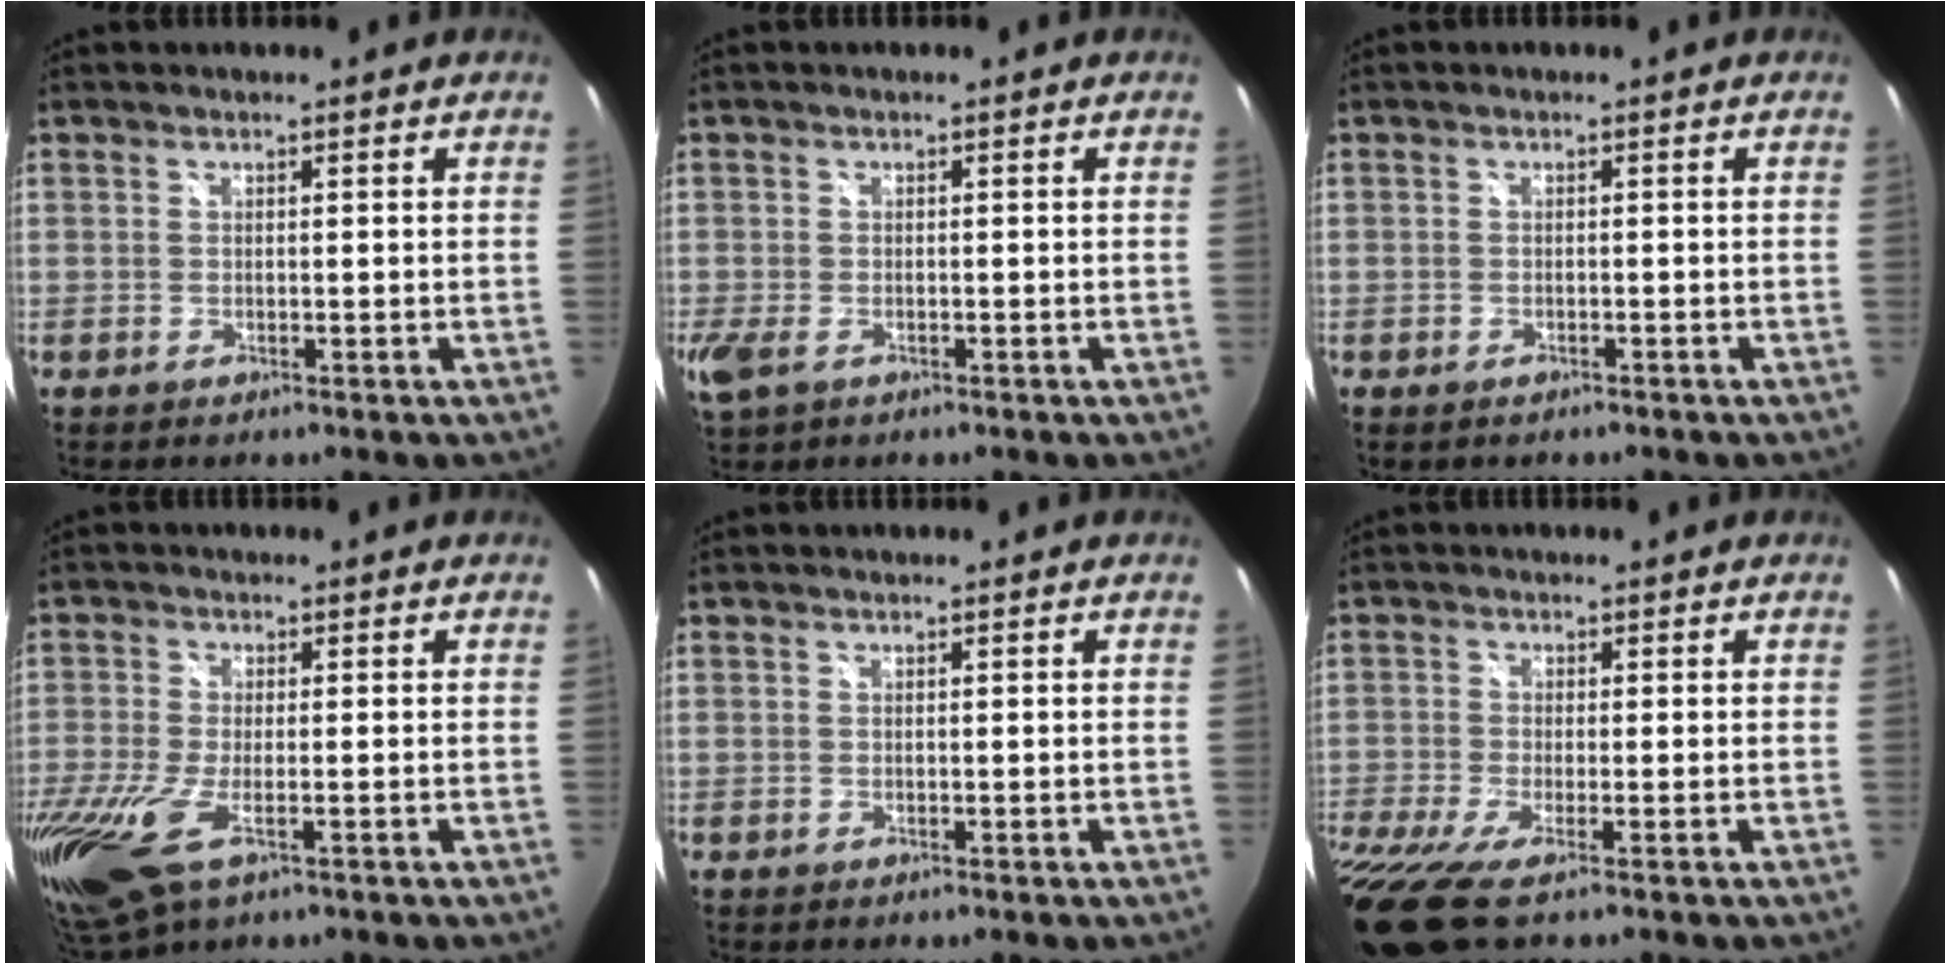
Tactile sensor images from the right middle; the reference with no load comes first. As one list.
[{"total": 5.2, "force": [-2.3, 3.1, 3.5], "torque": [-0.079, -0.017, -0.040]}, {"total": 1.5, "force": [-1.0, 1.0, 0.4], "torque": [-0.011, -0.006, -0.014]}, {"total": 16.9, "force": [-7.5, 7.7, 13.0], "torque": [-0.312, -0.066, -0.128]}, {"total": 0.0}, {"total": 9.8, "force": [-6.4, 1.3, 7.4], "torque": [-0.174, -0.054, -0.120]}]